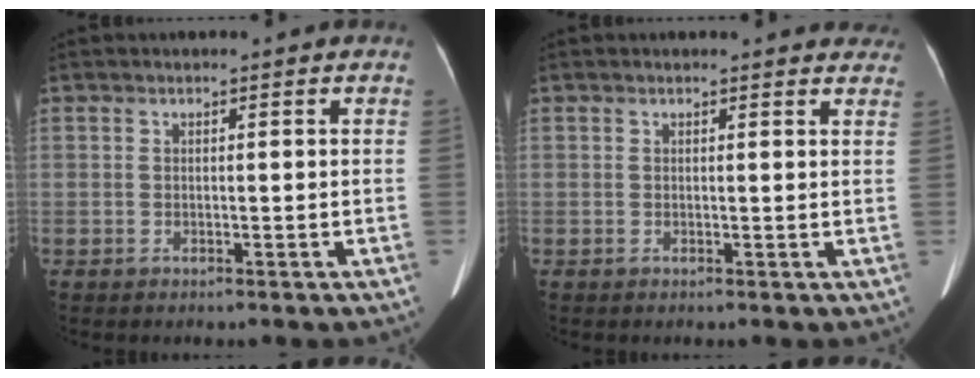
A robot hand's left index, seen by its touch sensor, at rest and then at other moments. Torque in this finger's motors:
{"motor_torque": [0.21, -0.11, 0.09, 0.02]}